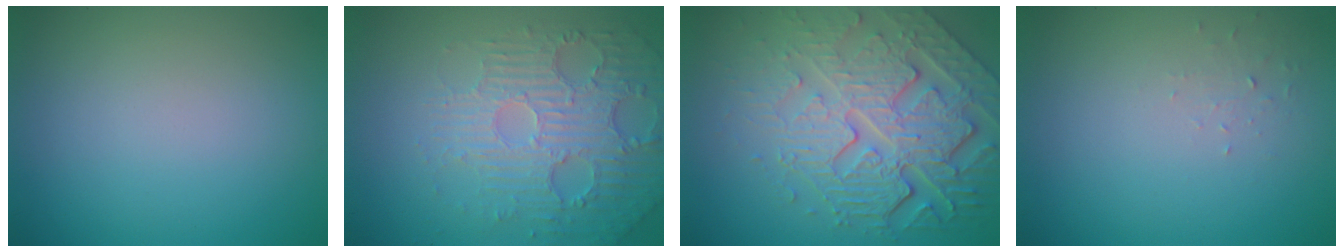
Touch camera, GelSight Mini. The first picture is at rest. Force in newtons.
{"total": 5.8, "press": 3.9, "slide": 4.3}
{"total": 8.2, "press": 5.8, "slide": 5.8}
{"total": 0.6, "press": 0.3, "slide": 0.6}